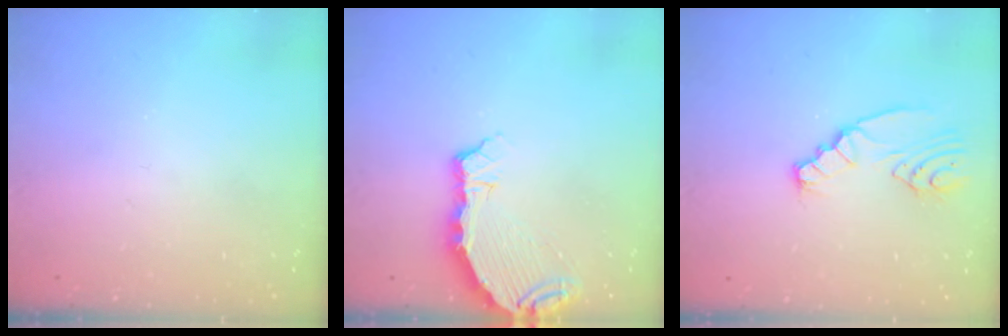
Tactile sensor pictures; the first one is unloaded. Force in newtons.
{"total": 7.7, "press": 6.1, "slide": 4.8}
{"total": 3.7, "press": 3.7, "slide": 0.5}